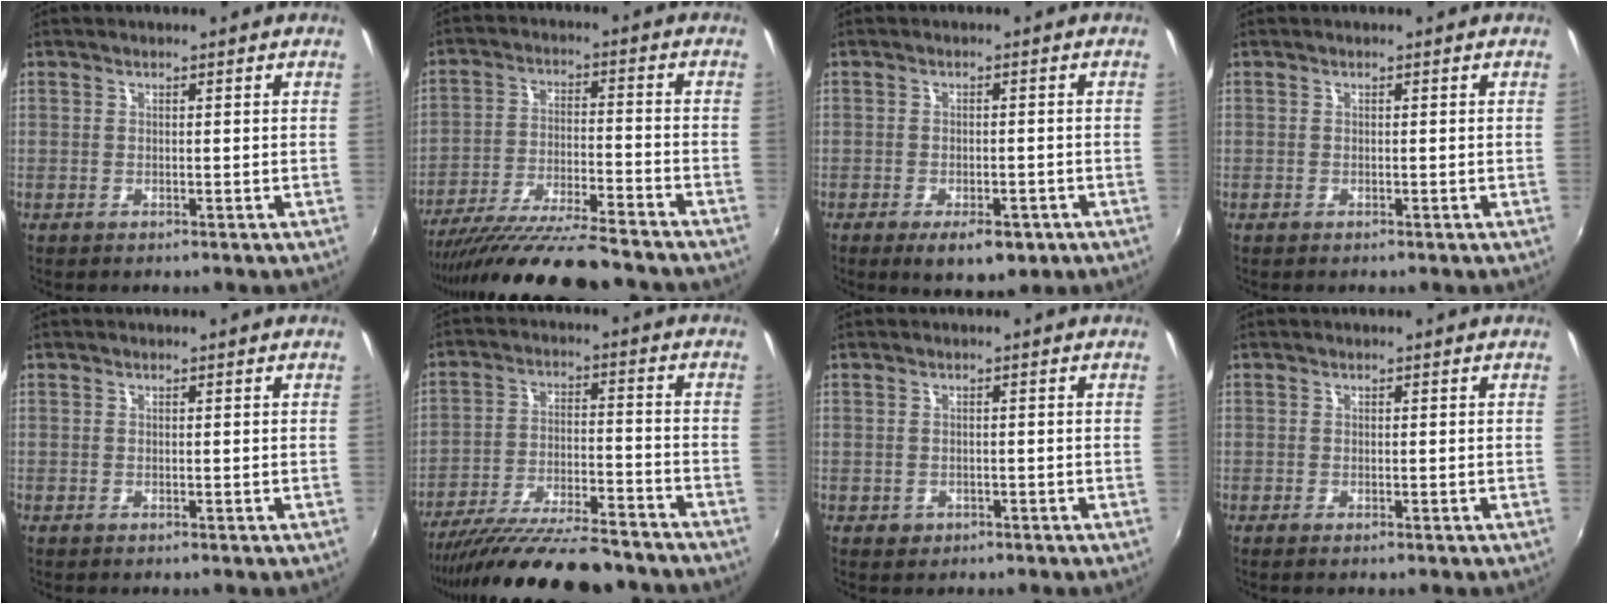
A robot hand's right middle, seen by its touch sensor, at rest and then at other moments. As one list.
[{"total": 17.1, "force": [-15.0, 1.2, 8.2], "torque": [-0.164, -0.042, -0.247]}, {"total": 6.6, "force": [-3.9, 2.9, 4.5], "torque": [-0.087, -0.017, -0.053]}, {"total": 0.0}, {"total": 0.0}, {"total": 20.6, "force": [-17.9, 3.6, 9.7], "torque": [-0.182, -0.044, -0.274]}, {"total": 1.7, "force": [-0.7, 1.5, 0.5], "torque": [-0.012, -0.004, -0.008]}, {"total": 0.5, "force": [-0.4, -0.1, 0.3], "torque": [-0.005, -0.001, -0.009]}]